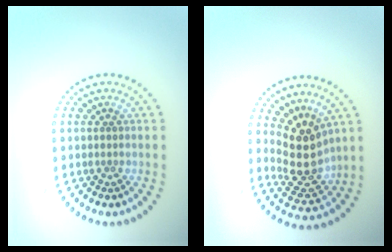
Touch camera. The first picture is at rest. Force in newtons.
{"total": 4.3, "press": 3.7, "slide": 2.1}